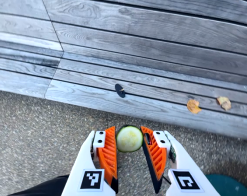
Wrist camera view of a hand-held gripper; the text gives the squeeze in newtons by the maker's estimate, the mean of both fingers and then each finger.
{"total": 7.3, "left": 7.2, "right": 7.4}